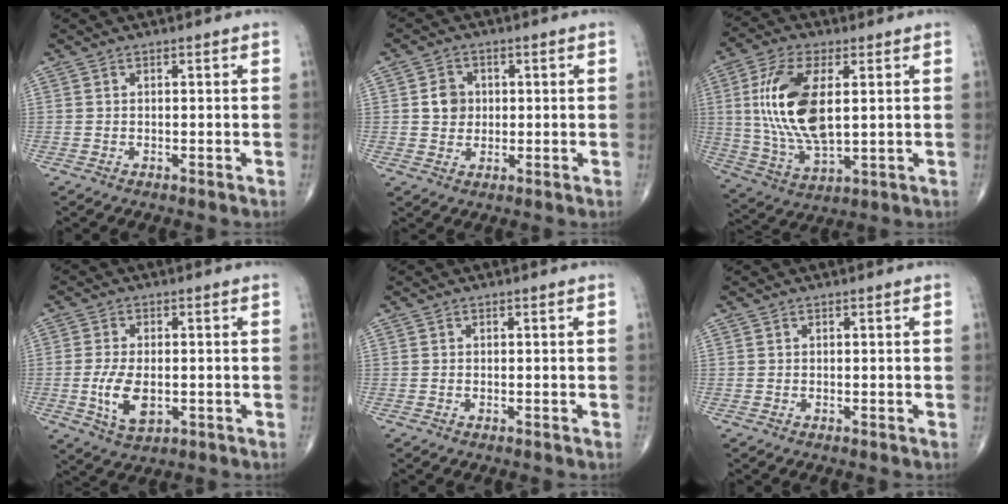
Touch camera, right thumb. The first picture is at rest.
{"total": 4.6, "force": [0.6, 4.0, 2.1], "torque": [-0.016, 0.001, 0.006]}
{"total": 16.5, "force": [2.7, 7.6, 14.4], "torque": [-0.290, -0.011, 0.057]}
{"total": 7.6, "force": [-1.3, 4.1, 6.3], "torque": [-0.119, -0.008, -0.018]}
{"total": 0.0}
{"total": 0.0}